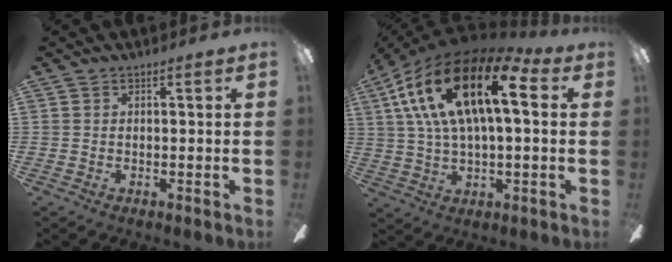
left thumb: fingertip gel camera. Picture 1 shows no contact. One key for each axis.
{"total": 24.5, "fx": 9.3, "fy": 10.8, "fz": 20.0, "tx": -0.377, "ty": -0.026, "tz": 0.151}